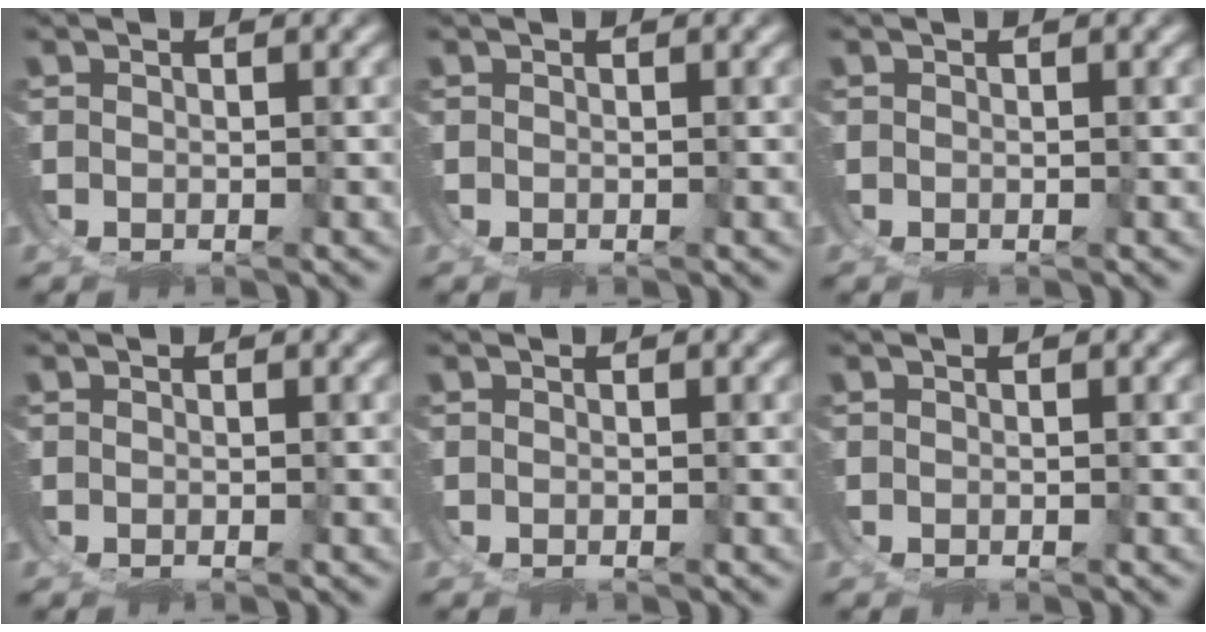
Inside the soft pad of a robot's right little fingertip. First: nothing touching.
{"total": 0.0}
{"total": 0.0}
{"total": 0.0}
{"total": 0.0}
{"total": 0.0}